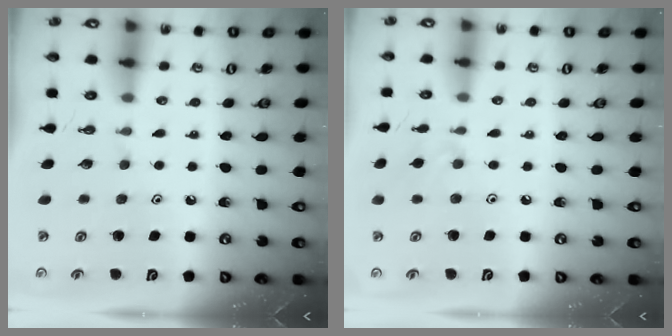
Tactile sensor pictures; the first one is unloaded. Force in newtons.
{"total": 7.1, "press": 7.0, "slide": 1.0}